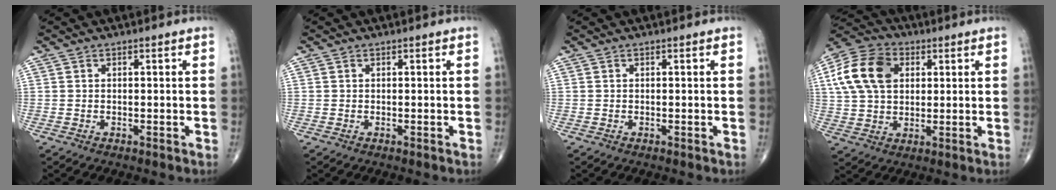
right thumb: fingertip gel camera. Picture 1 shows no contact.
{"total": 0.0}
{"total": 0.0}
{"total": 14.2, "force": [3.6, 10.0, 9.5], "torque": [-0.169, 0.011, 0.061]}